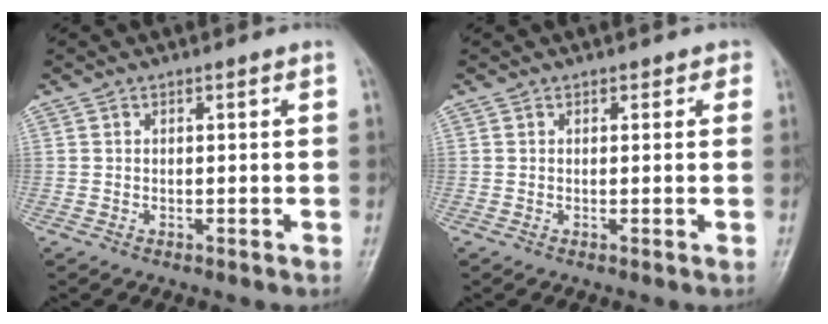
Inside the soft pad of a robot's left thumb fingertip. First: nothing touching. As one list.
[{"total": 1.4, "force": [0.7, 1.1, 0.5], "torque": [0.017, 0.000, 0.002]}]